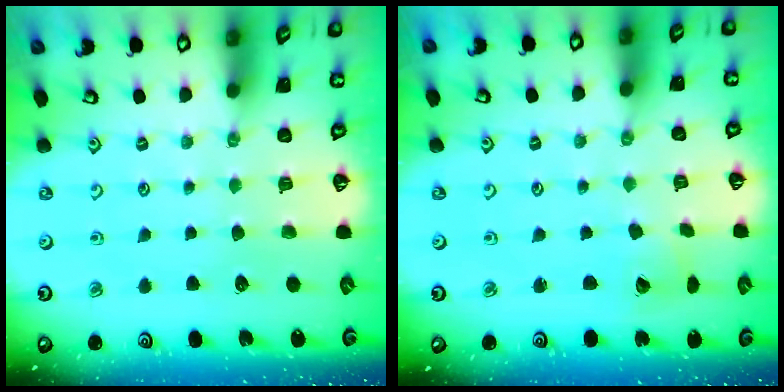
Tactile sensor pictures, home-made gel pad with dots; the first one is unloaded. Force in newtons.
{"total": 4.0, "press": 3.9, "slide": 0.5}